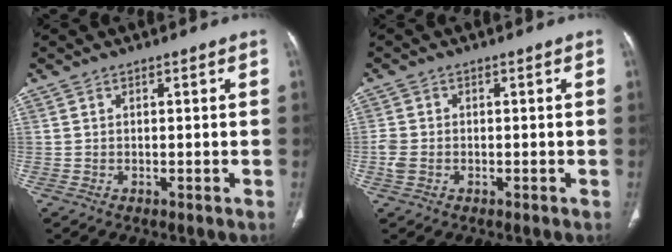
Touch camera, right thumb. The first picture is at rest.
{"total": 2.6, "force": [-0.7, 1.9, 1.6], "torque": [-0.046, 0.001, -0.015]}